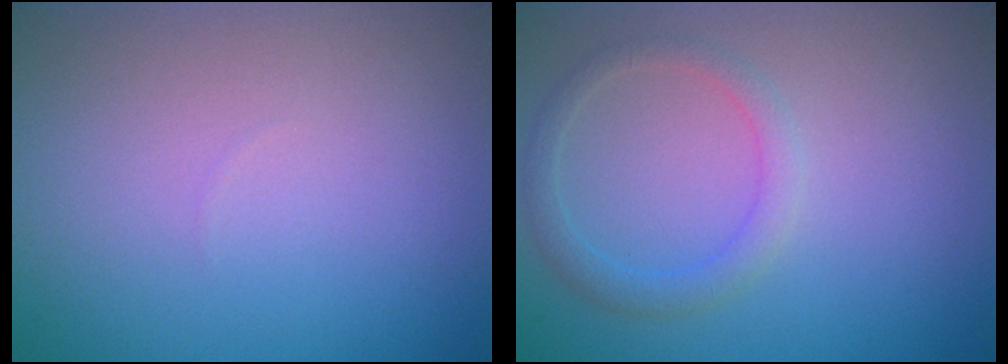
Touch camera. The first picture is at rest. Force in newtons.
{"total": 1.9, "press": 1.9, "slide": 0.1}